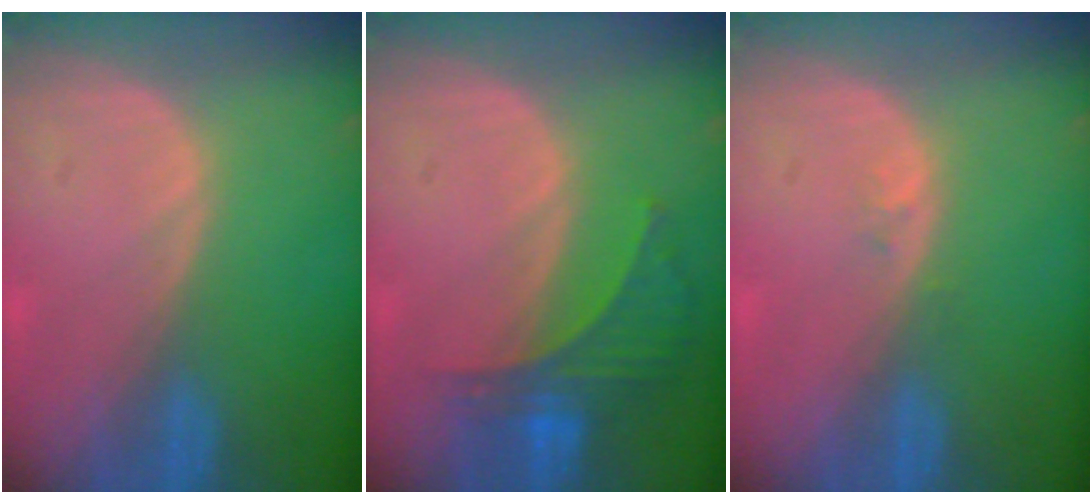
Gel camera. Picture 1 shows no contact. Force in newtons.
{"total": 6.2, "press": 5.8, "slide": 2.2}
{"total": 0.8, "press": 0.6, "slide": 0.5}